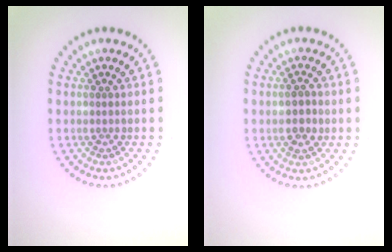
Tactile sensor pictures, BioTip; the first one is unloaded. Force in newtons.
{"total": 2.2, "press": 2.2, "slide": 0.1}